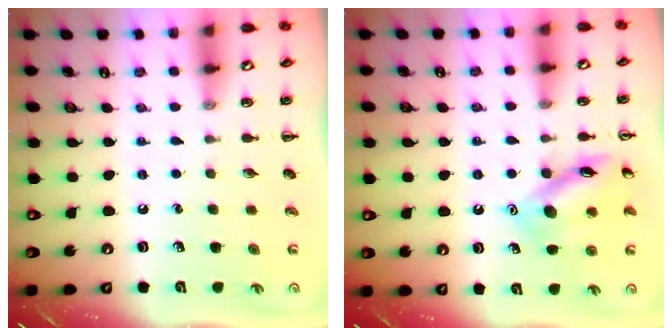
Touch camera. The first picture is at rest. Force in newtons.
{"total": 13.1, "press": 13.0, "slide": 1.1}